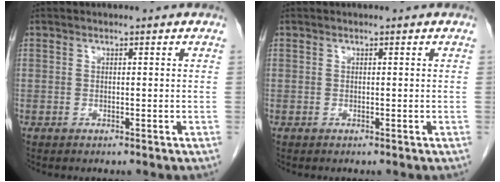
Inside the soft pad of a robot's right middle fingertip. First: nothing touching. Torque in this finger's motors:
{"motor_torque": [0.24, 0.02, 0.05, 0.00]}